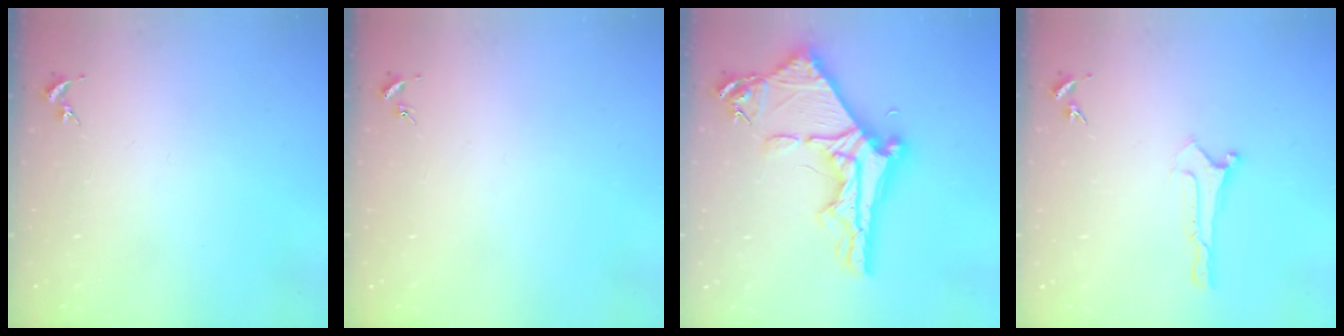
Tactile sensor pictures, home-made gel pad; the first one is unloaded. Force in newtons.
{"total": 0.0}
{"total": 10.5, "press": 10.4, "slide": 1.1}
{"total": 0.0}